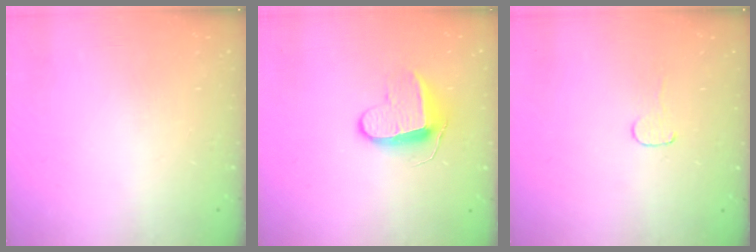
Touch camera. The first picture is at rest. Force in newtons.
{"total": 9.6, "press": 9.6, "slide": 0.3}
{"total": 3.7, "press": 3.6, "slide": 0.3}